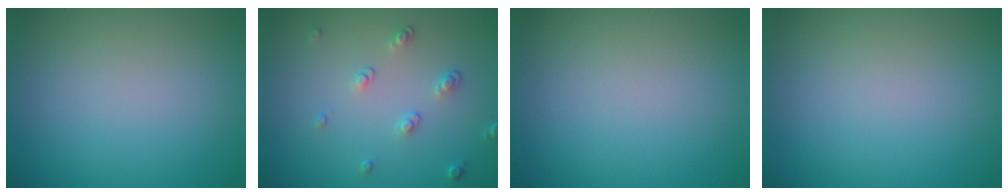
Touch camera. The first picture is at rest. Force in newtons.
{"total": 1.8, "press": 1.3, "slide": 1.2}
{"total": 0.0}
{"total": 0.0}